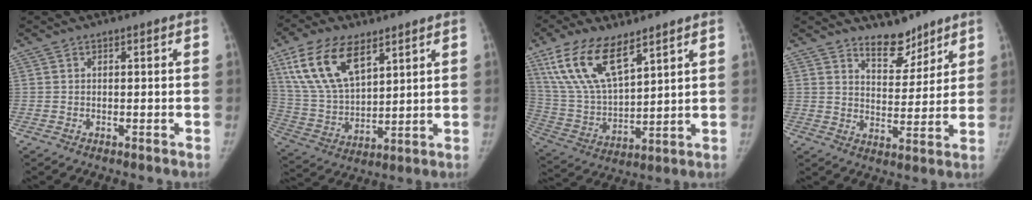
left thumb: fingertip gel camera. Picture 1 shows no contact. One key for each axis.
{"total": 16.6, "fx": 8.8, "fy": 8.4, "fz": 11.4, "tx": -0.199, "ty": -0.028, "tz": 0.177}
{"total": 16.1, "fx": 9.7, "fy": 6.8, "fz": 11.0, "tx": -0.202, "ty": -0.035, "tz": 0.198}
{"total": 7.4, "fx": 6.2, "fy": 3.4, "fz": 2.3, "tx": -0.007, "ty": -0.052, "tz": 0.107}